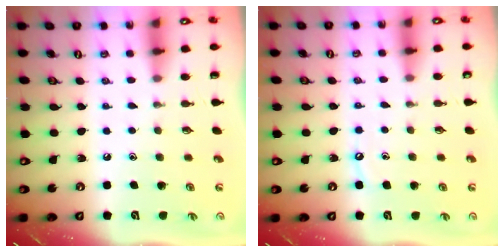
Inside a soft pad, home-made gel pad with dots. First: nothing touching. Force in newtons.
{"total": 4.9, "press": 4.9, "slide": 0.6}